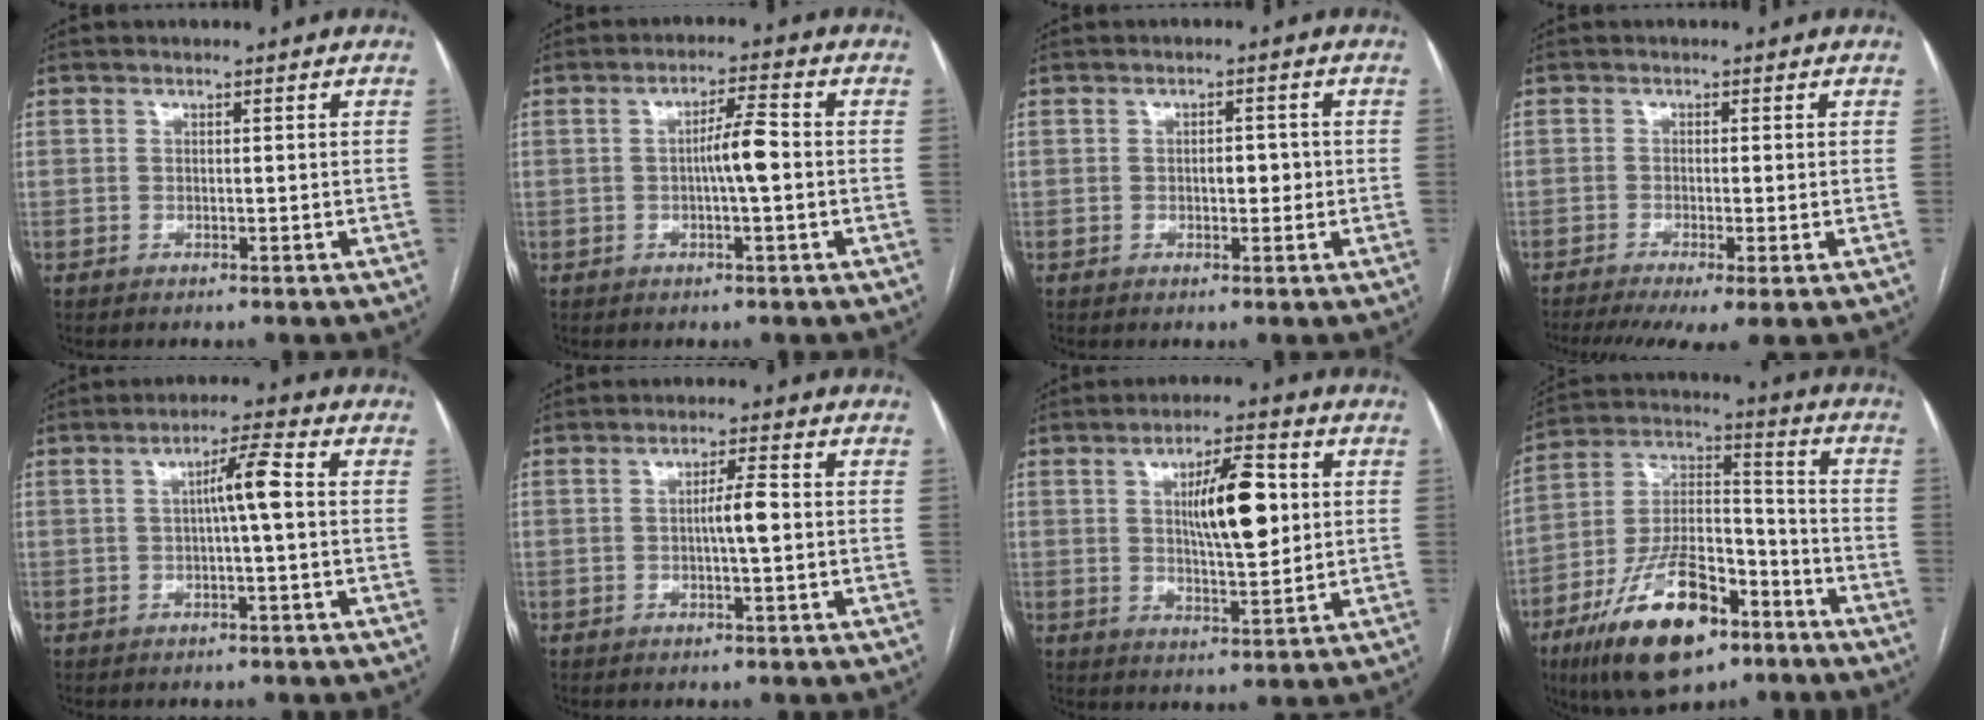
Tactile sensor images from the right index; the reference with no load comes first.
{"total": 4.7, "force": [-0.5, 0.2, 4.7], "torque": [-0.080, 0.008, -0.007]}
{"total": 2.4, "force": [-0.2, 1.2, 2.1], "torque": [-0.028, 0.005, -0.002]}
{"total": 7.3, "force": [-4.7, 1.0, 5.5], "torque": [-0.089, -0.012, -0.078]}
{"total": 4.7, "force": [0.4, 0.2, 4.6], "torque": [-0.078, 0.014, 0.005]}
{"total": 2.8, "force": [-0.2, 0.2, 2.8], "torque": [-0.048, 0.002, -0.003]}
{"total": 10.0, "force": [2.0, 2.5, 9.5], "torque": [-0.156, 0.006, 0.036]}
{"total": 19.6, "force": [-11.7, 7.8, 13.7], "torque": [-0.275, 0.006, -0.202]}